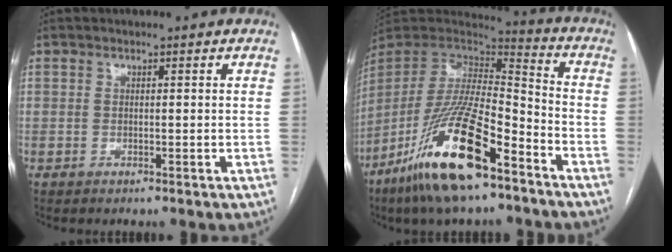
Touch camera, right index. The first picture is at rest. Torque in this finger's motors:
{"motor_torque": [1.05, -1.09, 0.50, 0.04]}